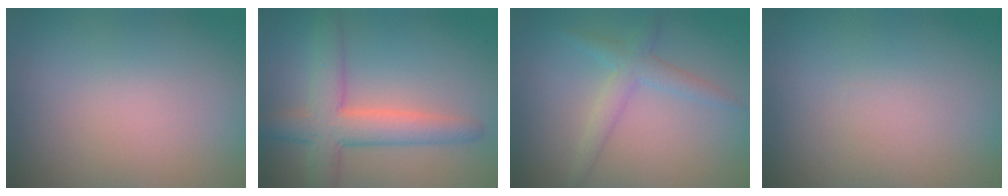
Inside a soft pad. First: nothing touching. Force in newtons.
{"total": 5.8, "press": 5.8, "slide": 0.2}
{"total": 2.5, "press": 2.5, "slide": 0.1}
{"total": 0.0}